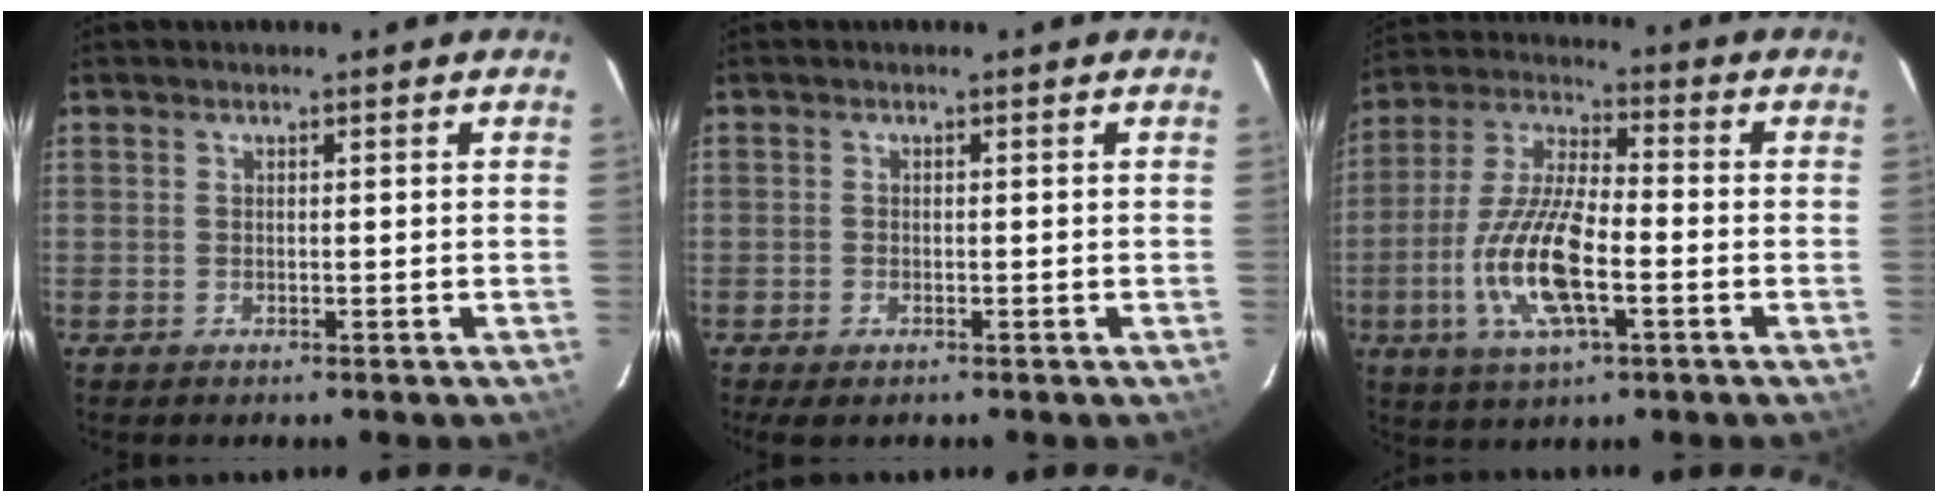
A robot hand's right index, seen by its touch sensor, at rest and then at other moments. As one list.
[{"total": 2.4, "force": [-1.7, 1.0, 1.4], "torque": [-0.031, -0.009, -0.031]}, {"total": 14.6, "force": [-4.4, 4.8, 13.1], "torque": [-0.276, -0.004, -0.088]}]